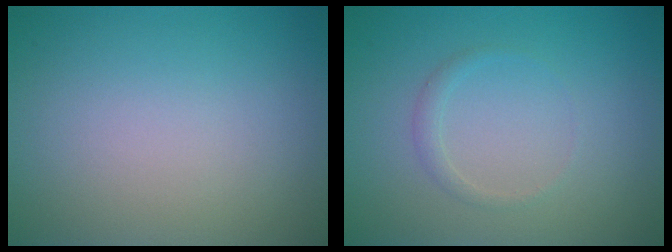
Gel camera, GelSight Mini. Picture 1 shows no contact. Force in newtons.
{"total": 0.9, "press": 0.9, "slide": 0.0}